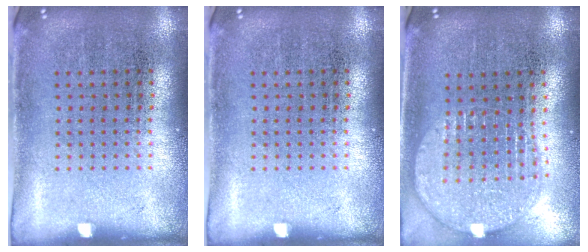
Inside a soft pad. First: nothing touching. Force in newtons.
{"total": 0.0}
{"total": 1.7, "press": 1.5, "slide": 0.9}